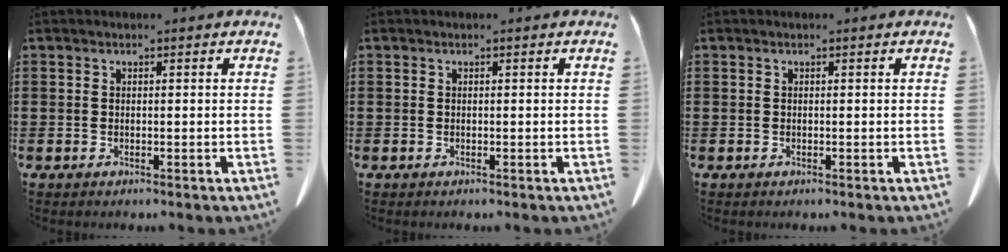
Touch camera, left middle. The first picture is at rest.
{"total": 0.0}
{"total": 0.0}